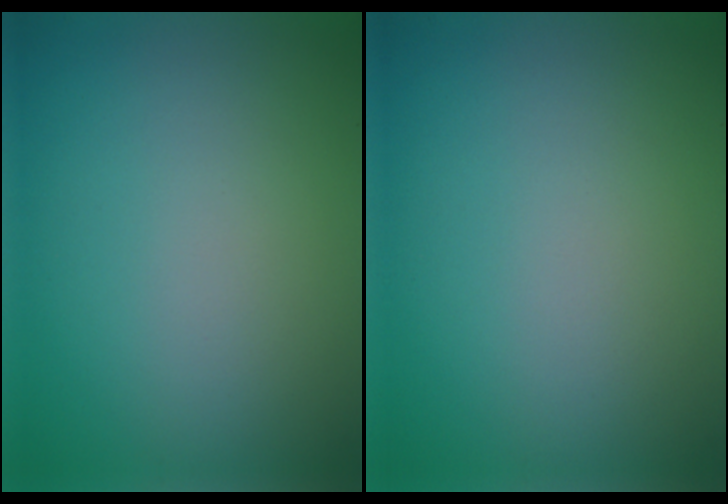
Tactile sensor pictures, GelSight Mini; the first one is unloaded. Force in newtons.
{"total": 0.0}